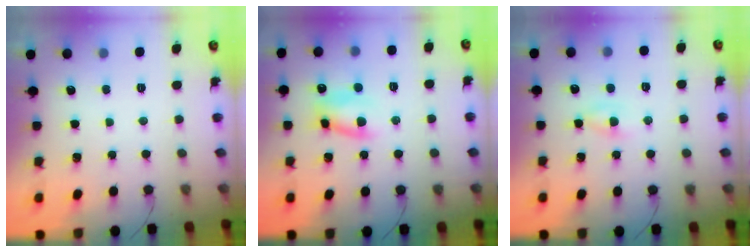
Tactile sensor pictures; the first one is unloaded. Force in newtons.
{"total": 7.8, "press": 7.7, "slide": 1.3}
{"total": 2.2, "press": 2.1, "slide": 0.9}